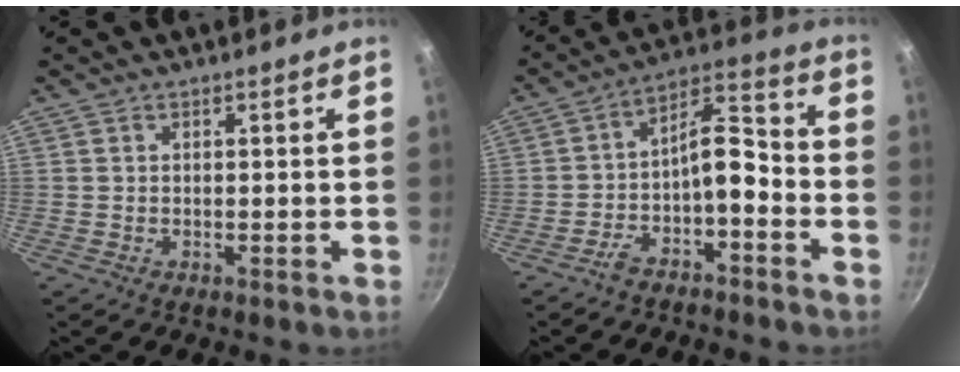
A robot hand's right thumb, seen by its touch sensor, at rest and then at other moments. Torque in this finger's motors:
{"motor_torque": [1.50, 1.17, 0.82, -0.68, 0.05]}